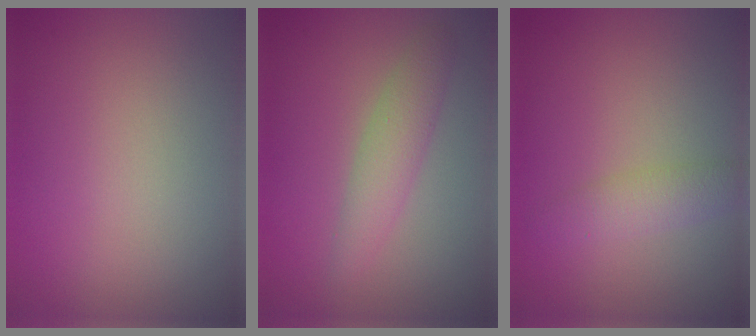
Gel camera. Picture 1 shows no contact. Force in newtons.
{"total": 2.6, "press": 2.6, "slide": 0.1}
{"total": 2.2, "press": 2.2, "slide": 0.0}